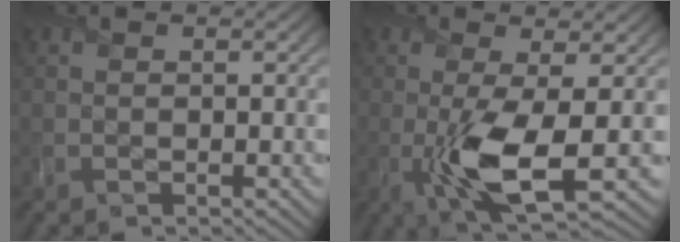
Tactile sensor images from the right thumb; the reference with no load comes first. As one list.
[{"total": 7.7, "force": [-1.5, 2.1, 7.2], "torque": [-0.142, -0.010, -0.030]}]